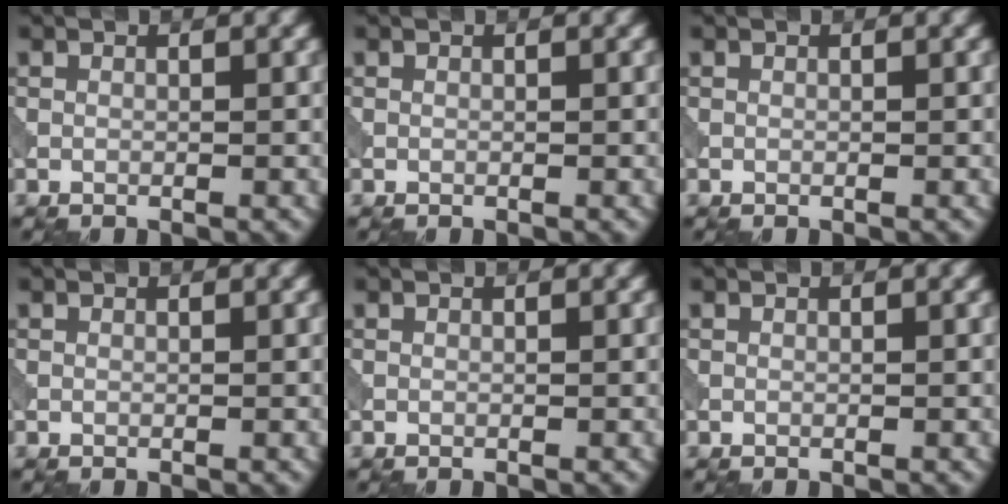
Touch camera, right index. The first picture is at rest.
{"total": 0.0}
{"total": 0.0}
{"total": 0.0}
{"total": 0.0}
{"total": 0.0}